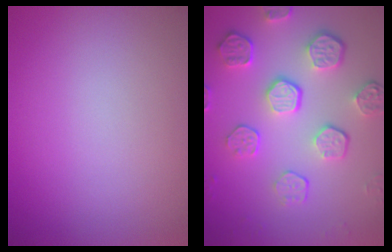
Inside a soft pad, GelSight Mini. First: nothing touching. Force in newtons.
{"total": 5.7, "press": 4.1, "slide": 3.9}